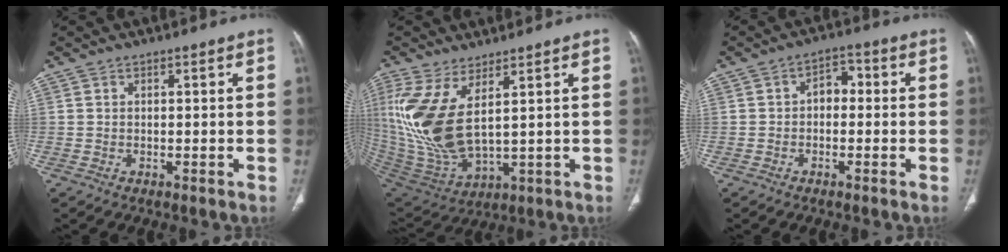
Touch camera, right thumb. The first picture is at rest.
{"total": 16.3, "force": [4.6, 6.7, 14.1], "torque": [-0.321, -0.032, 0.113]}
{"total": 4.0, "force": [-0.3, 2.8, 2.8], "torque": [-0.026, 0.020, -0.017]}